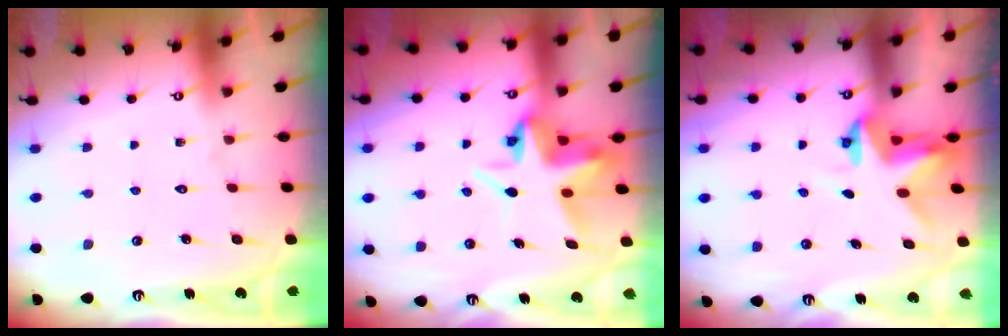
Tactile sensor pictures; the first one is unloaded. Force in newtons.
{"total": 7.3, "press": 7.1, "slide": 1.7}
{"total": 3.6, "press": 3.6, "slide": 0.2}